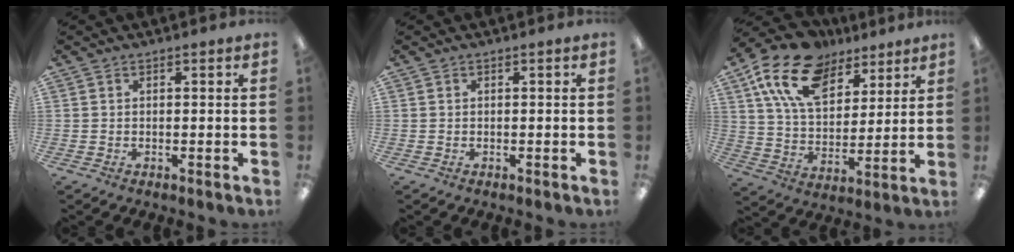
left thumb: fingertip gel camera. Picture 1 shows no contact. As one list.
[{"total": 0.0}, {"total": 17.9, "force": [11.2, 10.2, 9.5], "torque": [-0.188, -0.039, 0.207]}]